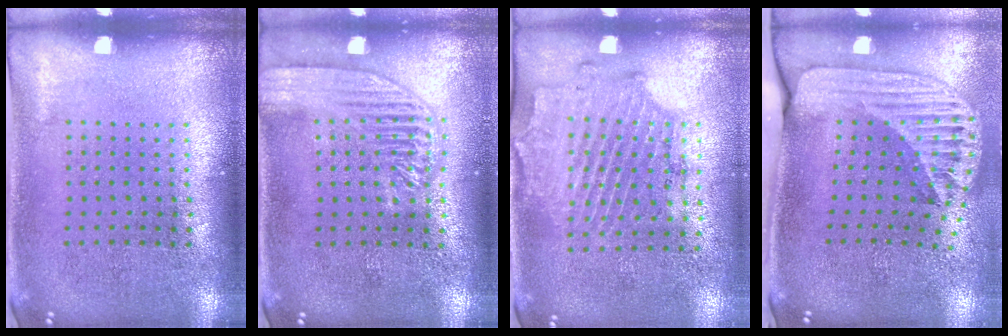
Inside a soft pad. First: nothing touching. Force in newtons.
{"total": 1.9, "press": 1.8, "slide": 0.2}
{"total": 1.7, "press": 1.4, "slide": 0.9}
{"total": 2.6, "press": 1.8, "slide": 1.8}